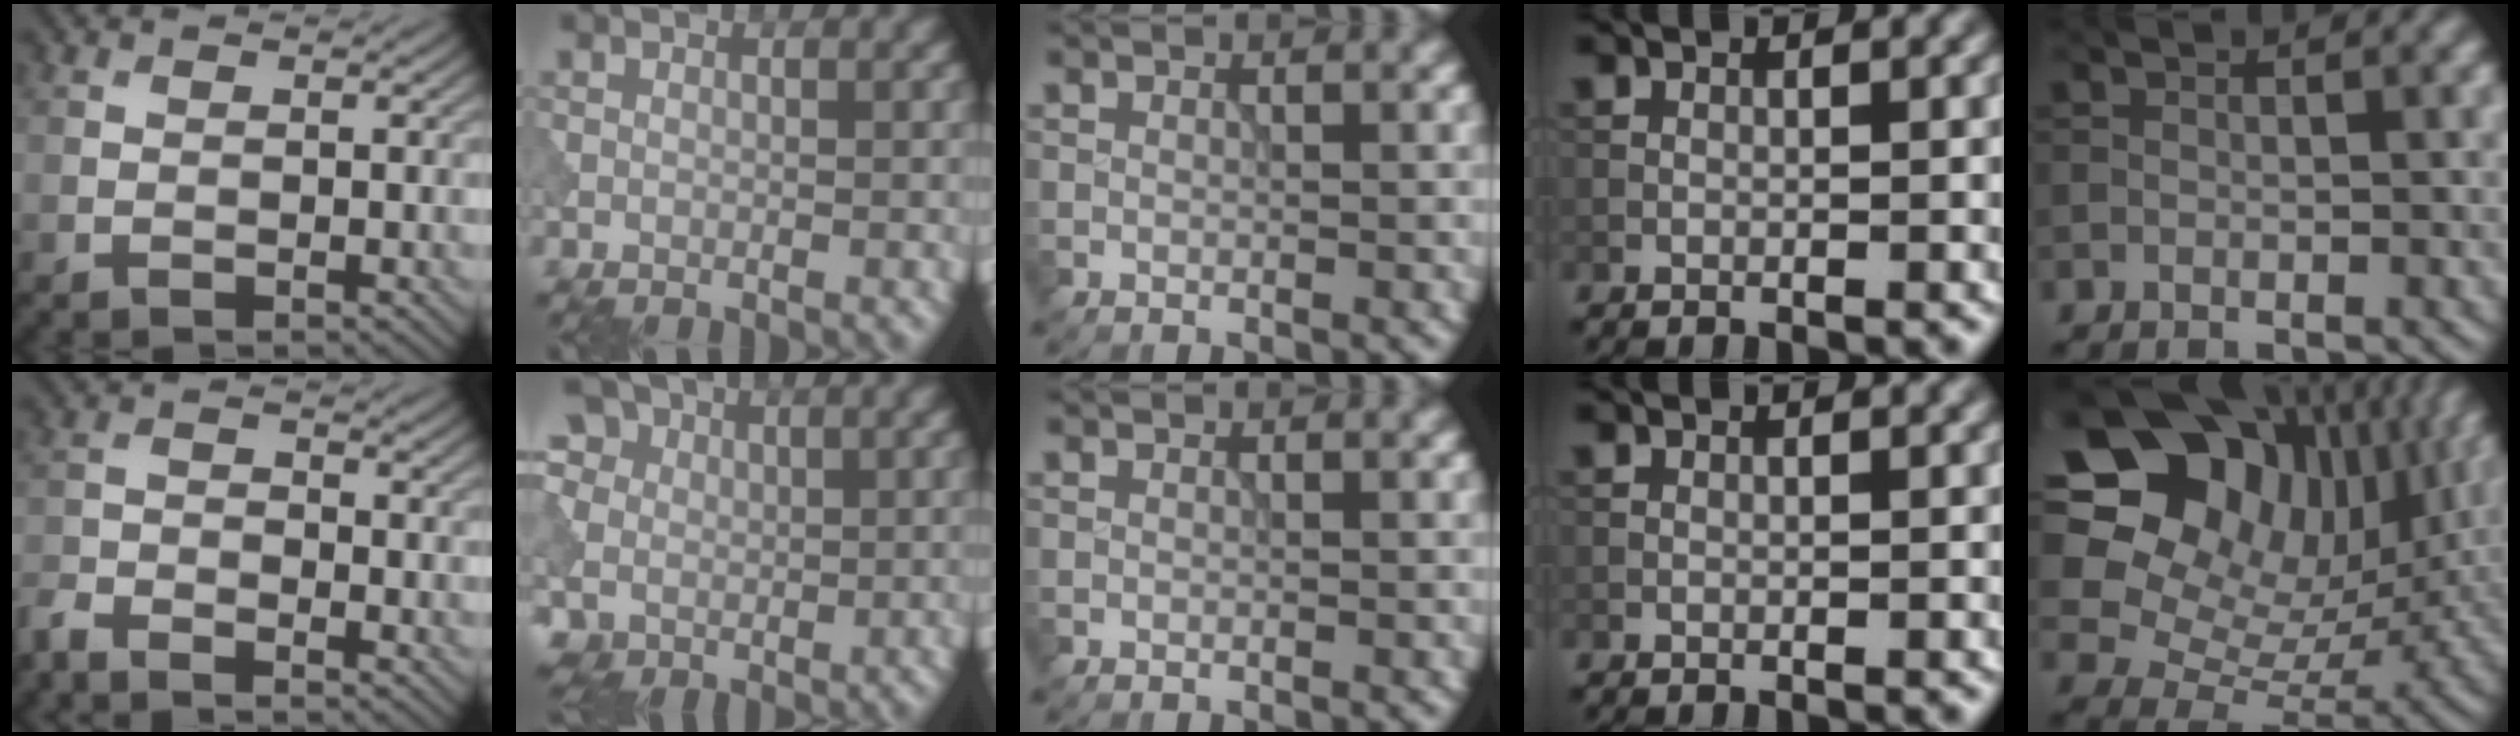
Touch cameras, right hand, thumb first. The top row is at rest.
{"thumb": {"total": 3.5, "force": [-3.2, 0.8, 1.1], "torque": [-0.027, -0.009, -0.079]}, "index": {"total": 15.1, "force": [4.6, 12.4, 7.3], "torque": [-0.187, 0.032, 0.062]}, "little": {"total": 15.2, "force": [5.9, 11.1, 8.6], "torque": [-0.177, 0.033, 0.100]}}